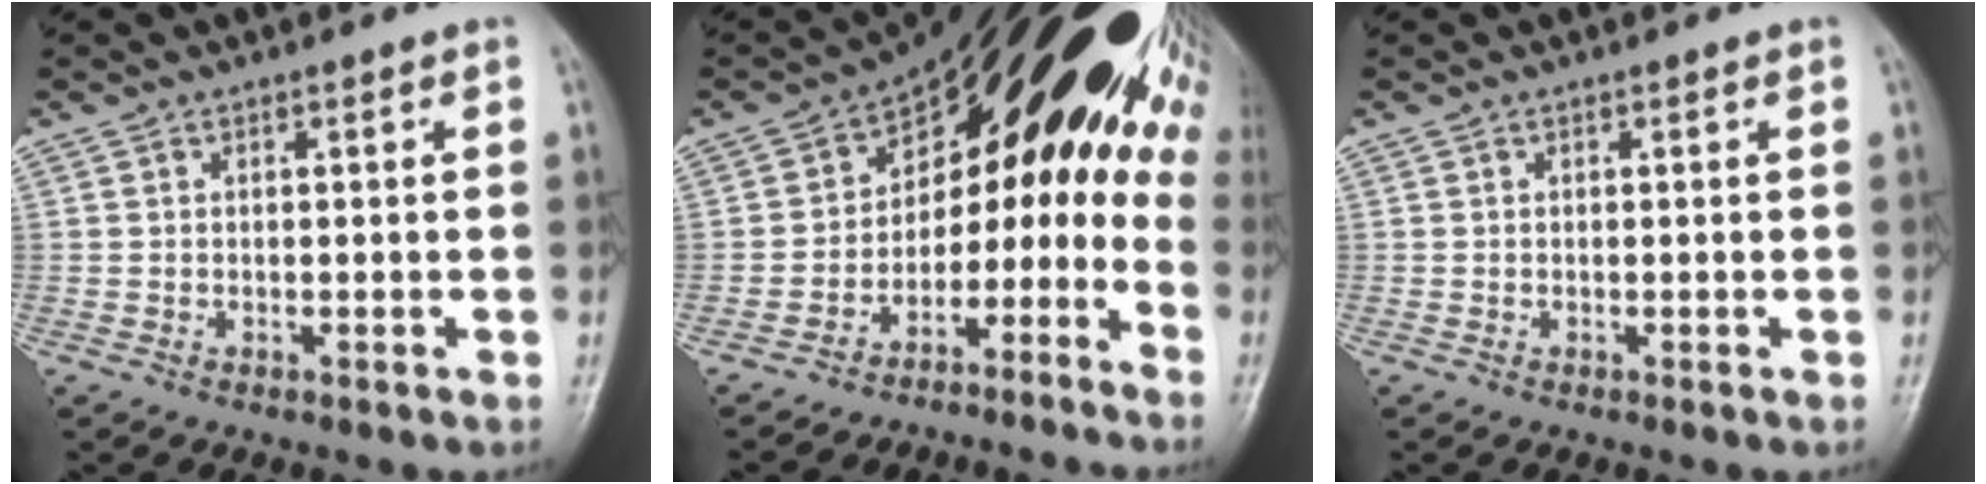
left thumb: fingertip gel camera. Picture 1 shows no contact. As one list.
[{"total": 20.7, "force": [-4.5, 13.4, 15.1], "torque": [-0.177, 0.144, -0.064]}, {"total": 0.0}]